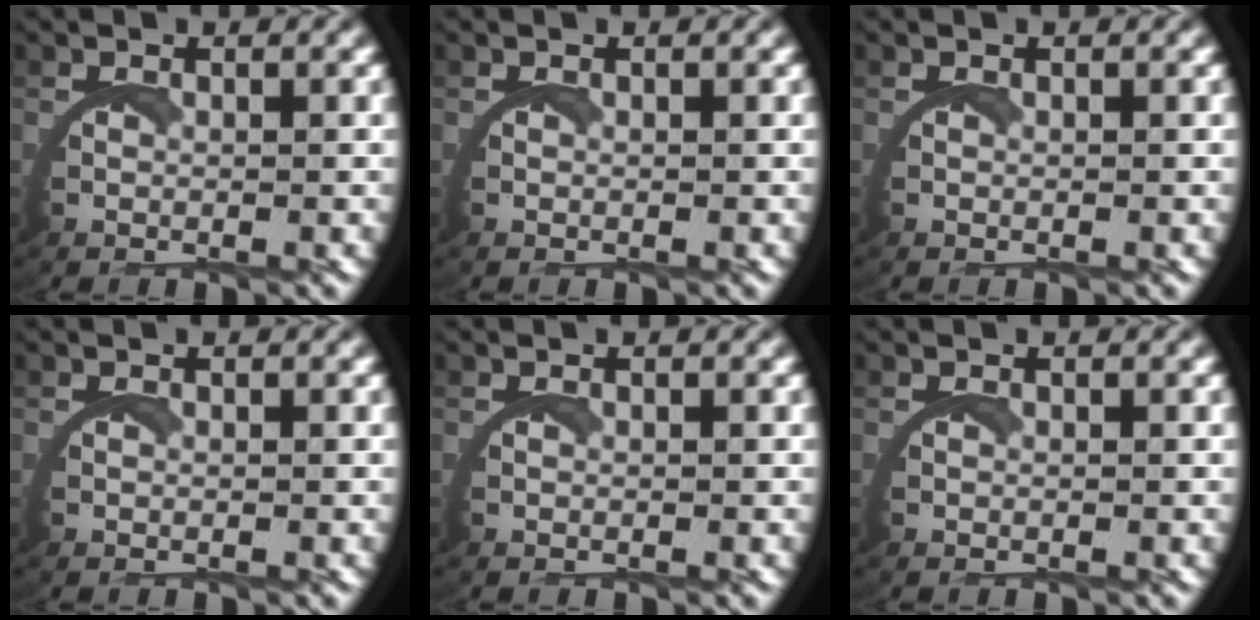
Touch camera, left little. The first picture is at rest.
{"total": 0.0}
{"total": 0.0}
{"total": 0.0}
{"total": 0.0}
{"total": 0.0}